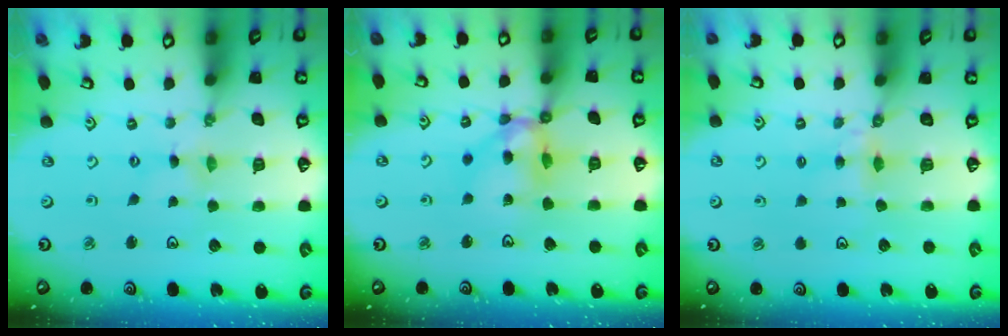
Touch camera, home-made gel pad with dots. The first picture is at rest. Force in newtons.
{"total": 12.8, "press": 12.7, "slide": 1.5}
{"total": 3.9, "press": 3.8, "slide": 0.6}